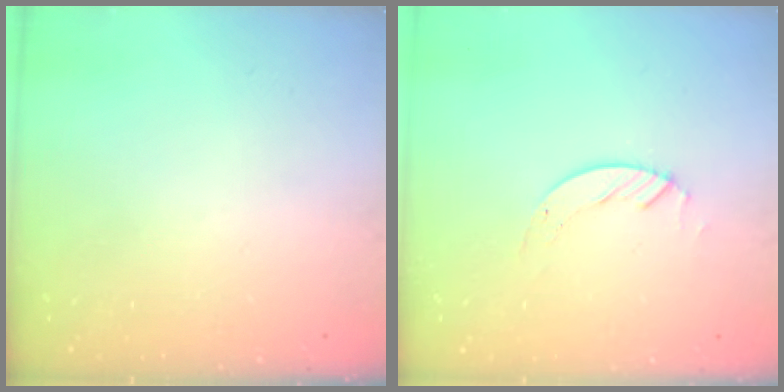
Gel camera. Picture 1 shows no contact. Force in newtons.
{"total": 2.7, "press": 2.7, "slide": 0.2}